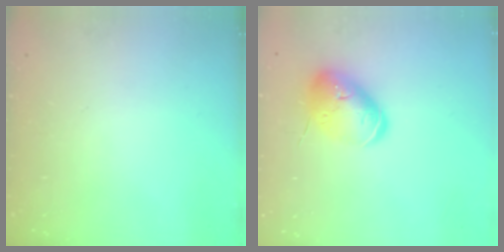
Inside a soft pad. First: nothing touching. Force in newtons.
{"total": 12.5, "press": 12.4, "slide": 1.9}